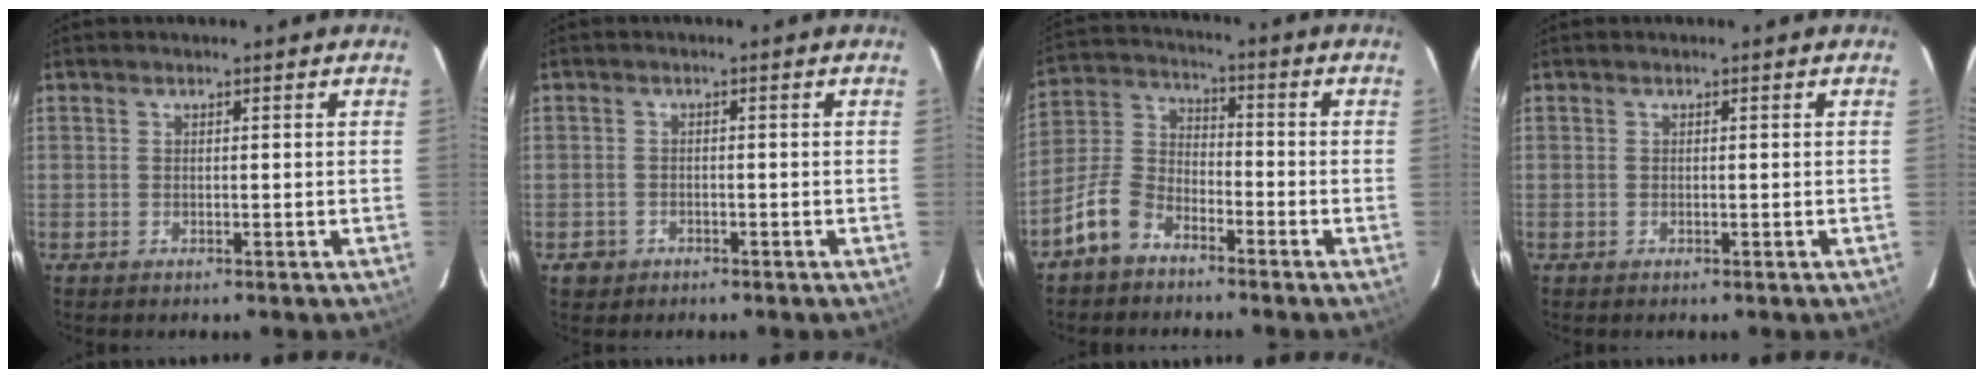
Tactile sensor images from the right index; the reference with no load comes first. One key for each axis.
{"total": 2.7, "fx": -1.2, "fy": 2.4, "fz": 0.2, "tx": -0.012, "ty": 0.005, "tz": -0.017}
{"total": 8.9, "fx": -6.1, "fy": 5.1, "fz": 4.0, "tx": -0.099, "ty": 0.026, "tz": -0.123}
{"total": 0.0}